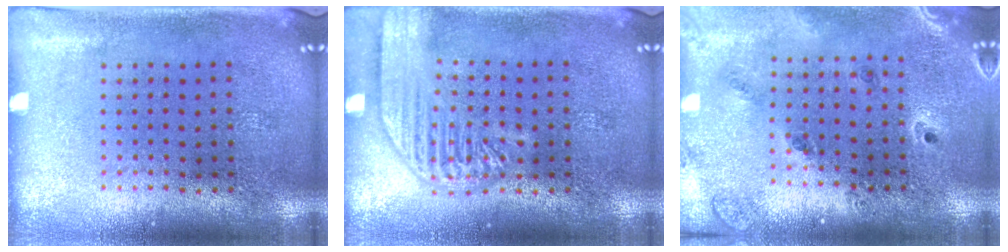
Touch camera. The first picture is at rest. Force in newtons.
{"total": 3.6, "press": 3.6, "slide": 0.5}
{"total": 1.3, "press": 1.3, "slide": 0.5}